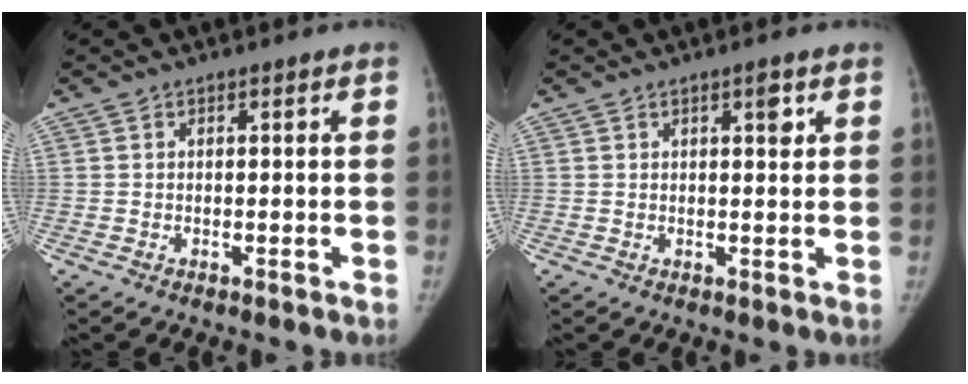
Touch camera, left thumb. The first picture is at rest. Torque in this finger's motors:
{"motor_torque": [2.99, 2.02, 0.55, -0.47, 0.00]}